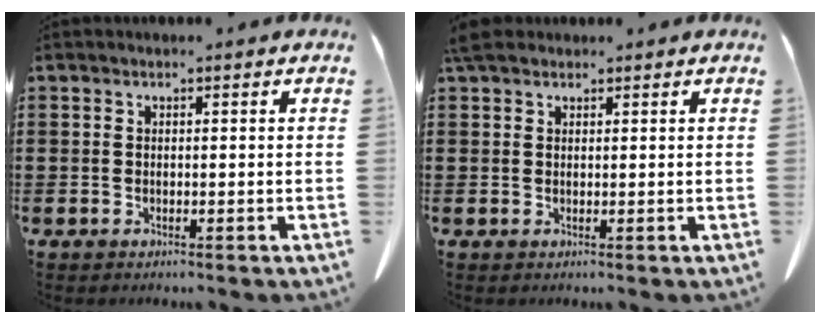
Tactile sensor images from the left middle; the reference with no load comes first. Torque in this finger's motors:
{"motor_torque": [0.88, 0.32, 0.18, 0.07]}